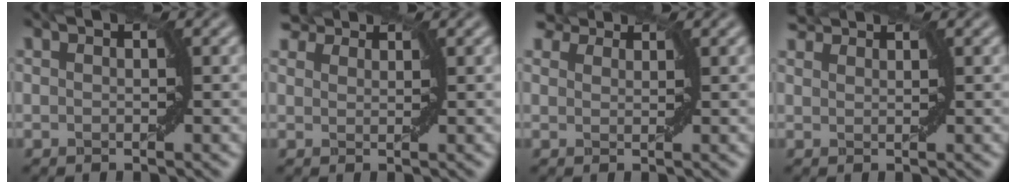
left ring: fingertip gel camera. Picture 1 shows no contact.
{"total": 3.4, "force": [2.9, 1.4, 1.1], "torque": [-0.028, 0.002, 0.049]}
{"total": 4.2, "force": [3.4, 2.0, 1.6], "torque": [-0.043, 0.009, 0.050]}
{"total": 2.2, "force": [2.1, 0.4, 0.4], "torque": [-0.009, 0.008, 0.036]}